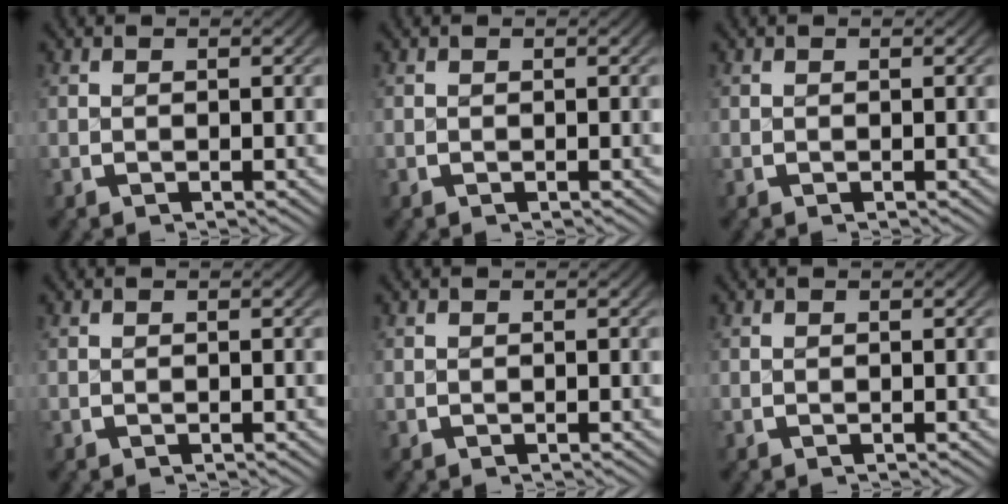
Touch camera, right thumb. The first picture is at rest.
{"total": 0.0}
{"total": 0.0}
{"total": 0.0}
{"total": 0.0}
{"total": 0.0}